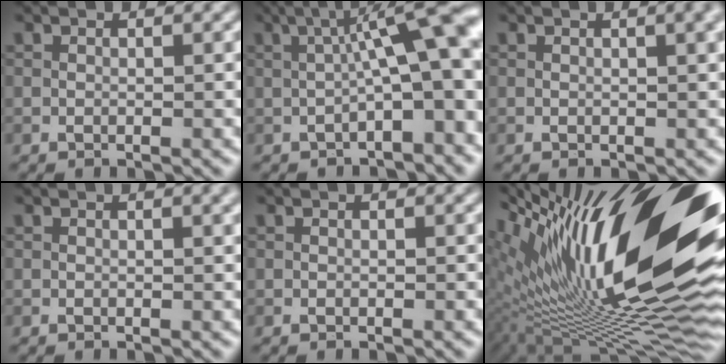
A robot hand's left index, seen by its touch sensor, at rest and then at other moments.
{"total": 8.4, "force": [0.6, 1.8, 8.2], "torque": [-0.111, 0.024, 0.014]}
{"total": 3.6, "force": [1.5, 1.5, 2.9], "torque": [-0.012, 0.019, 0.004]}
{"total": 1.7, "force": [0.8, 0.6, 1.4], "torque": [-0.013, 0.004, 0.007]}
{"total": 0.0}
{"total": 19.9, "force": [5.8, 6.7, 17.8], "torque": [-0.295, 0.028, 0.102]}